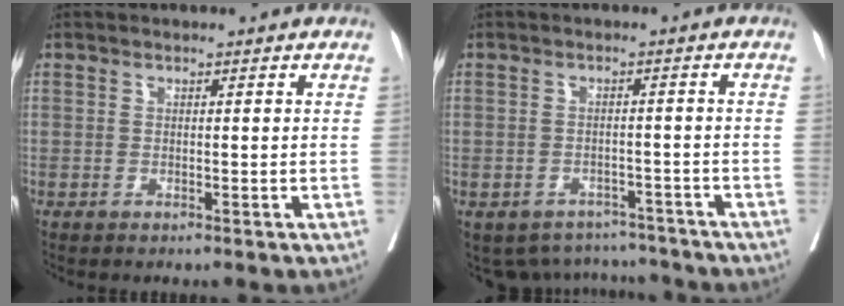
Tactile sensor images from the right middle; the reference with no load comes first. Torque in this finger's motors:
{"motor_torque": [-0.40, -0.57, 0.02, -0.01]}